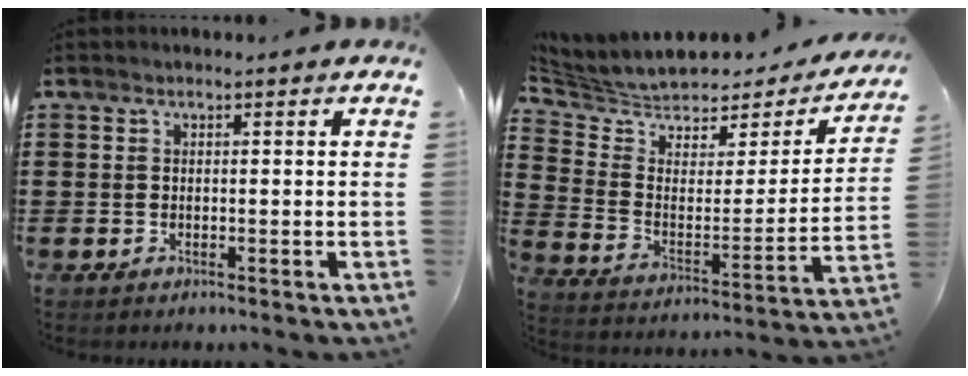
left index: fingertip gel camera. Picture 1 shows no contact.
{"total": 5.3, "force": [4.7, 2.3, 1.0], "torque": [-0.055, -0.038, 0.079]}